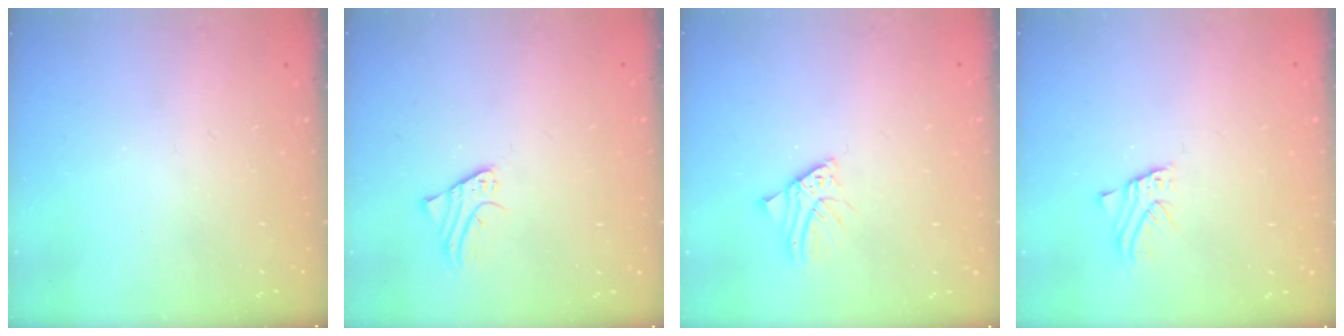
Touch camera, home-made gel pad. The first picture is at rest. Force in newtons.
{"total": 1.8, "press": 1.8, "slide": 0.1}
{"total": 2.6, "press": 2.6, "slide": 0.3}
{"total": 1.1, "press": 1.1, "slide": 0.2}